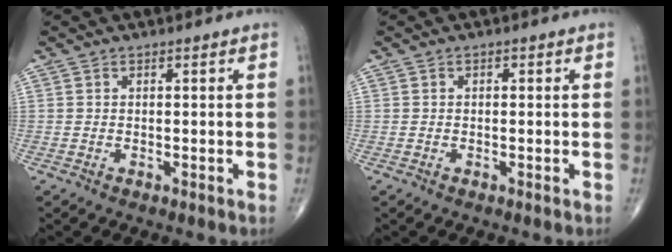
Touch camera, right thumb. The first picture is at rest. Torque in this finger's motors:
{"motor_torque": [-0.41, -0.08, -0.31, -0.31, -0.03]}